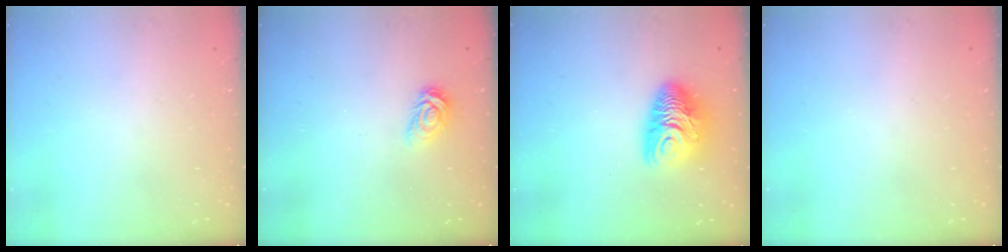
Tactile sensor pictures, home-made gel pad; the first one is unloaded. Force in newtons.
{"total": 5.0, "press": 5.0, "slide": 0.1}
{"total": 10.9, "press": 10.8, "slide": 1.2}
{"total": 0.0}